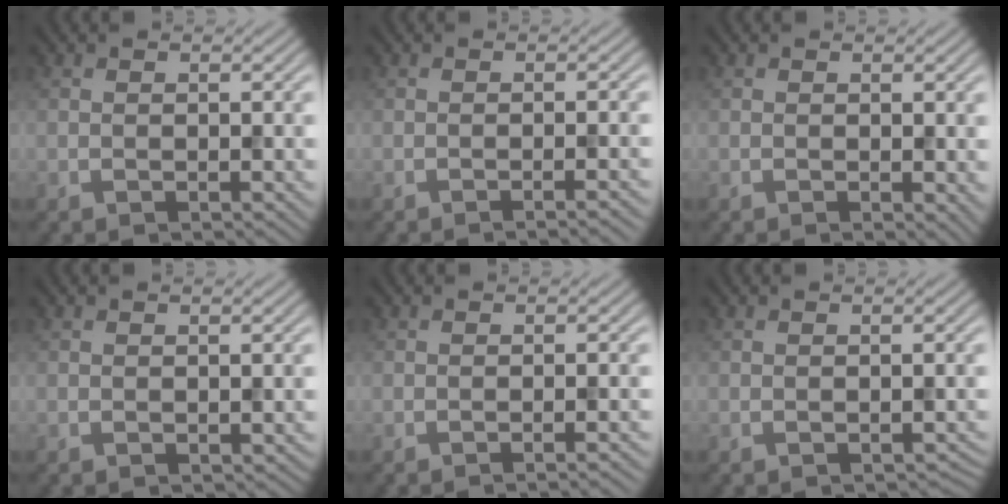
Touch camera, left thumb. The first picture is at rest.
{"total": 1.7, "force": [-0.9, 0.4, 1.4], "torque": [-0.008, 0.001, -0.021]}
{"total": 1.0, "force": [0.0, 0.5, 0.9], "torque": [-0.010, -0.005, 0.000]}
{"total": 0.0}
{"total": 1.4, "force": [-0.7, 0.3, 1.1], "torque": [-0.005, 0.001, -0.017]}
{"total": 0.6, "force": [-0.4, 0.3, 0.3], "torque": [-0.004, -0.005, -0.004]}